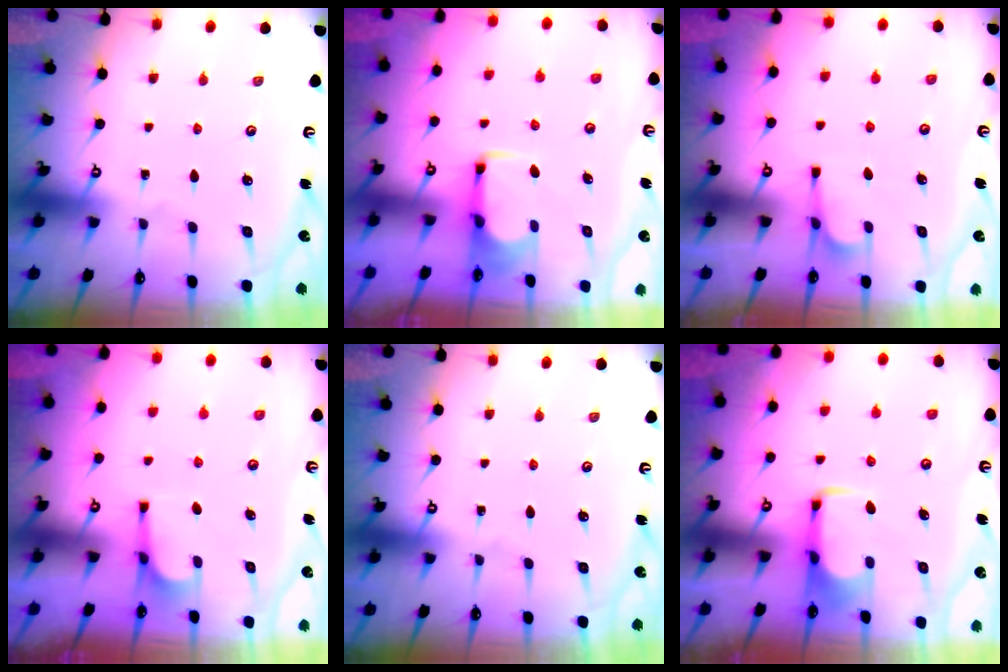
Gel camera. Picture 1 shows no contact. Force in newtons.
{"total": 1.6, "press": 1.5, "slide": 0.6}
{"total": 1.1, "press": 0.2, "slide": 1.1}
{"total": 0.8, "press": 0.5, "slide": 0.7}
{"total": 0.0}
{"total": 2.1, "press": 2.0, "slide": 0.4}